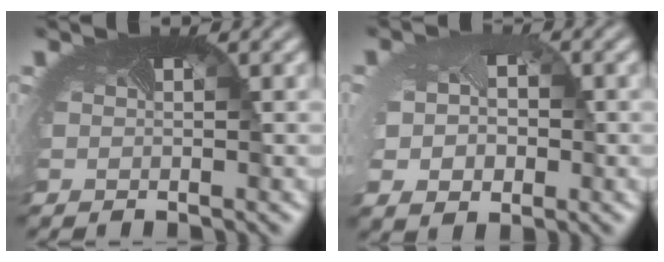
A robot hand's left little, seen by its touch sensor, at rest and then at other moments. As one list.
[{"total": 5.4, "force": [0.1, 4.0, 3.6], "torque": [-0.078, -0.011, 0.014]}]